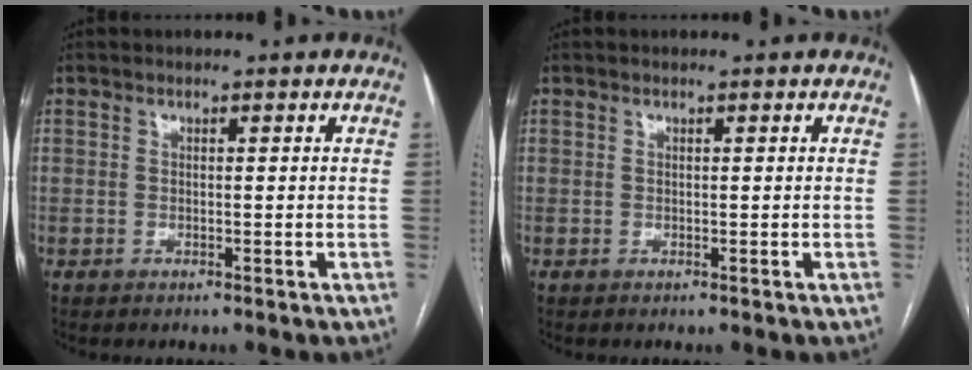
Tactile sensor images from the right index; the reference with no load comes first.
{"total": 0.0}